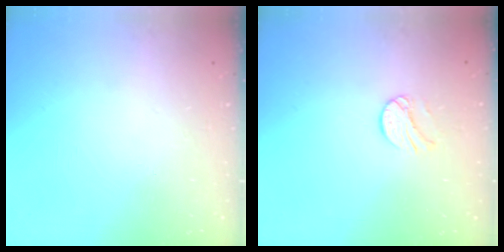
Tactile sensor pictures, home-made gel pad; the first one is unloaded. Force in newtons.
{"total": 9.1, "press": 9.1, "slide": 0.6}